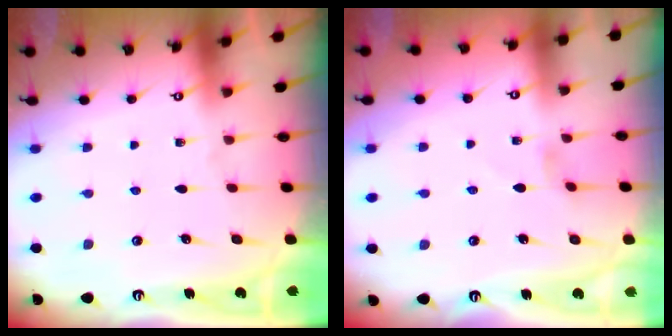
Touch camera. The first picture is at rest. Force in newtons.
{"total": 1.6, "press": 1.6, "slide": 0.5}